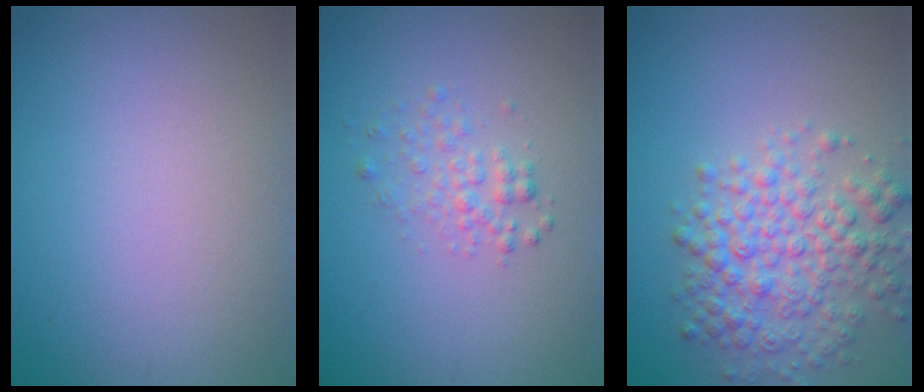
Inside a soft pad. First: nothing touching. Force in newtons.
{"total": 1.7, "press": 1.7, "slide": 0.1}
{"total": 5.1, "press": 5.1, "slide": 0.1}